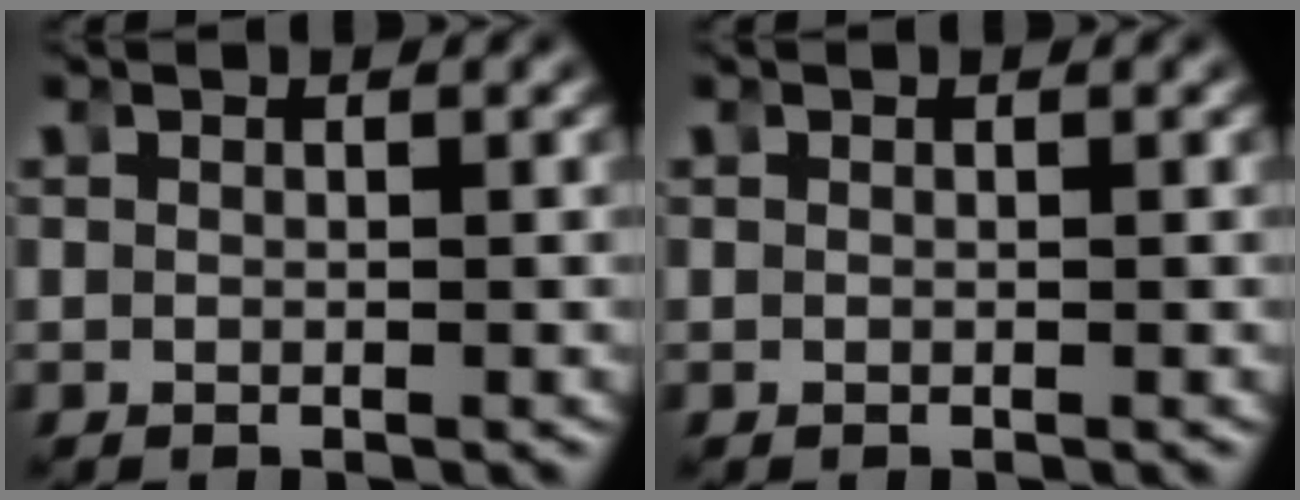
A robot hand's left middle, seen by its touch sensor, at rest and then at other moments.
{"total": 0.0}